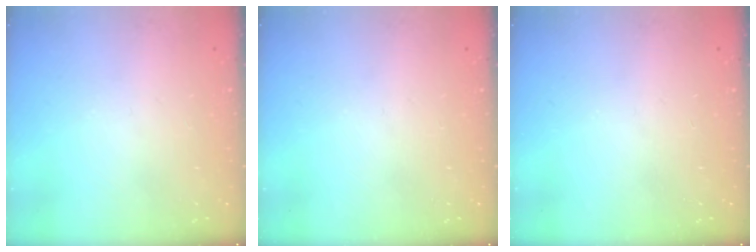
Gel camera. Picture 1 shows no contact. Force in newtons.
{"total": 0.0}
{"total": 0.0}